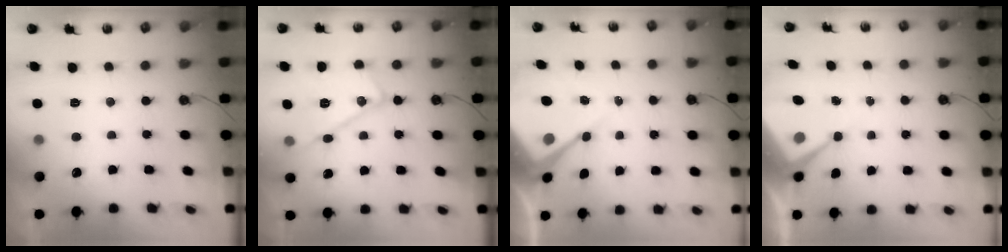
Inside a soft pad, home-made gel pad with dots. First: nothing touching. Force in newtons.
{"total": 15.3, "press": 15.3, "slide": 0.5}
{"total": 8.3, "press": 8.2, "slide": 0.6}
{"total": 7.9, "press": 7.9, "slide": 0.6}